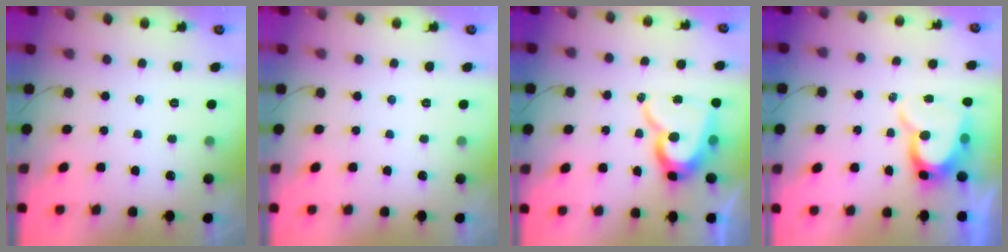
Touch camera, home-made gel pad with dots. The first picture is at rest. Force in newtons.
{"total": 0.0}
{"total": 15.4, "press": 15.3, "slide": 1.3}
{"total": 11.1, "press": 11.0, "slide": 1.0}